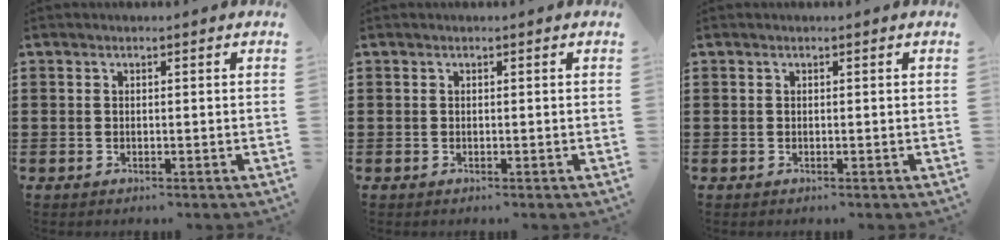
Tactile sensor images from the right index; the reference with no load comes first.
{"total": 0.0}
{"total": 0.0}